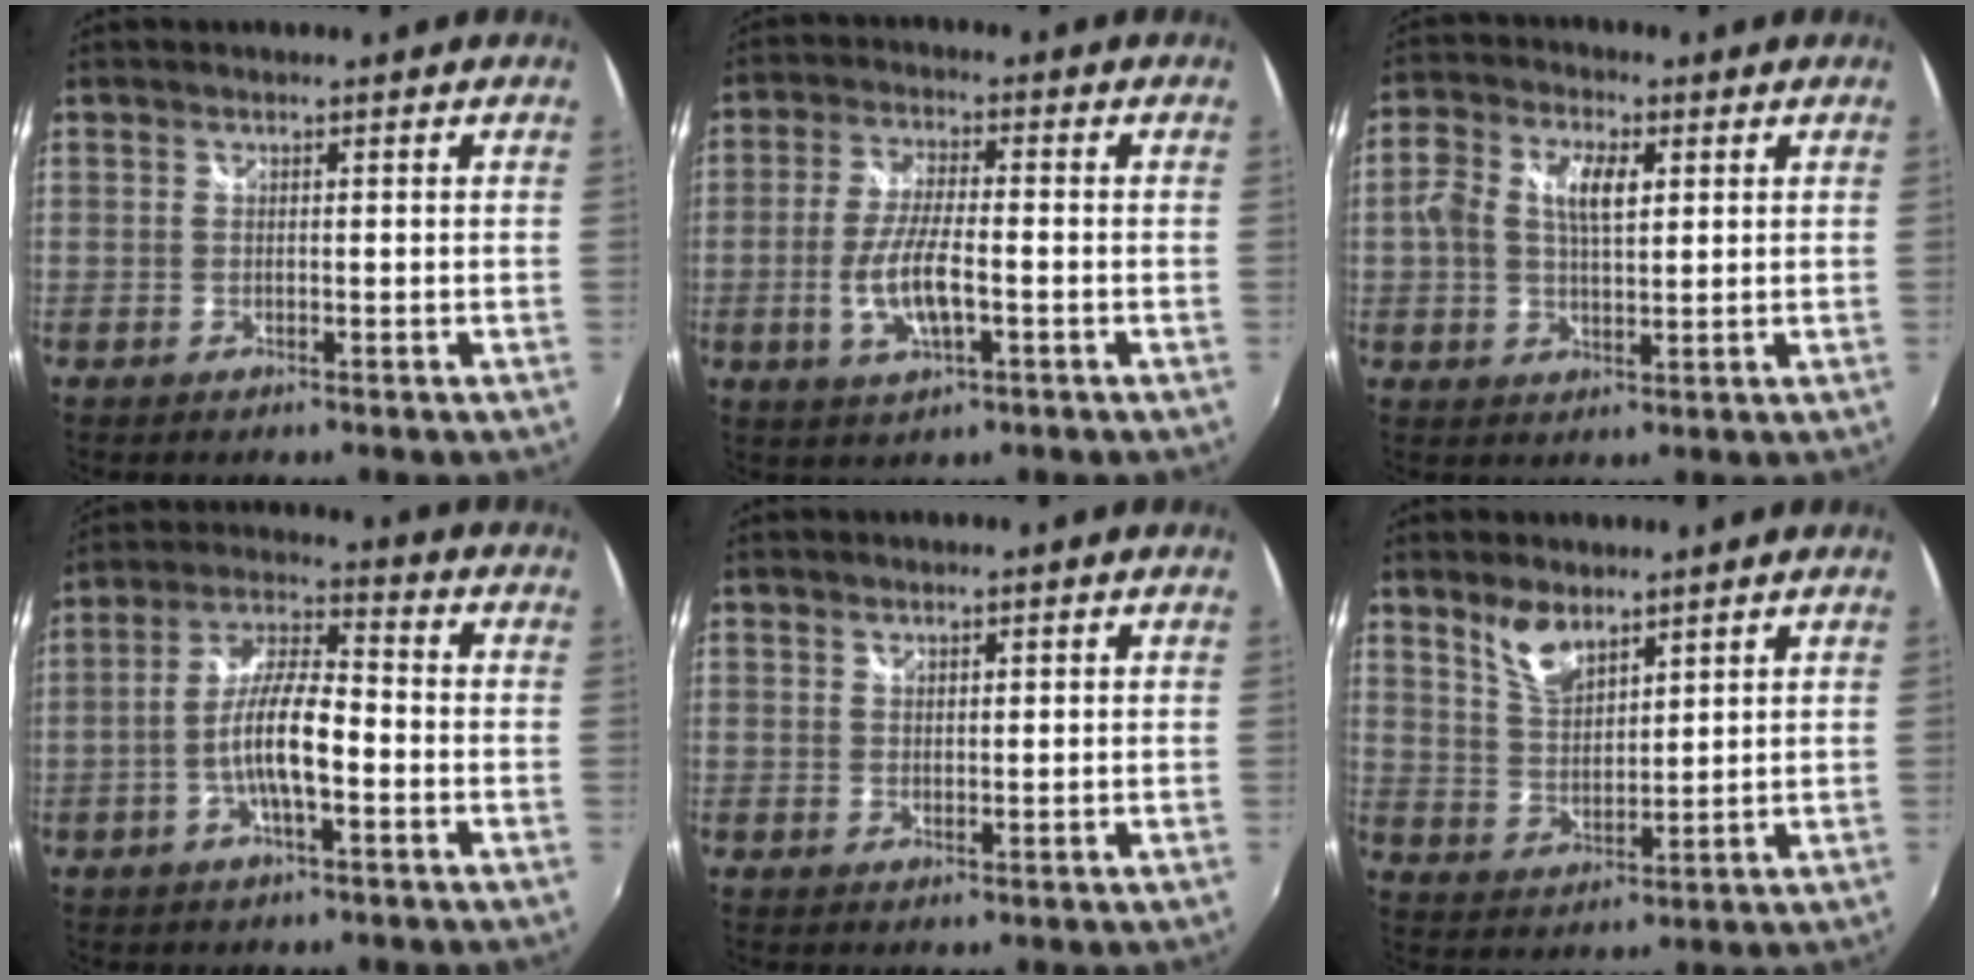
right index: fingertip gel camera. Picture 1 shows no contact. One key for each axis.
{"total": 8.8, "fx": -2.4, "fy": 2.8, "fz": 8.0, "tx": -0.163, "ty": -0.002, "tz": -0.042}
{"total": 7.7, "fx": 1.6, "fy": 4.1, "fz": 6.4, "tx": -0.120, "ty": 0.018, "tz": 0.026}
{"total": 9.6, "fx": -3.0, "fy": 2.3, "fz": 8.8, "tx": -0.182, "ty": 0.011, "tz": -0.055}
{"total": 1.0, "fx": 0.8, "fy": 0.5, "fz": 0.3, "tx": -0.002, "ty": 0.000, "tz": 0.013}
{"total": 6.7, "fx": 4.9, "fy": 2.8, "fz": 3.7, "tx": -0.065, "ty": 0.005, "tz": 0.098}